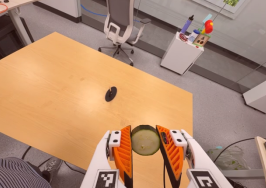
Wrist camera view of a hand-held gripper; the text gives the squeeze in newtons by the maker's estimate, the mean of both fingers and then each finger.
{"total": 9.3, "left": 8.8, "right": 9.8}